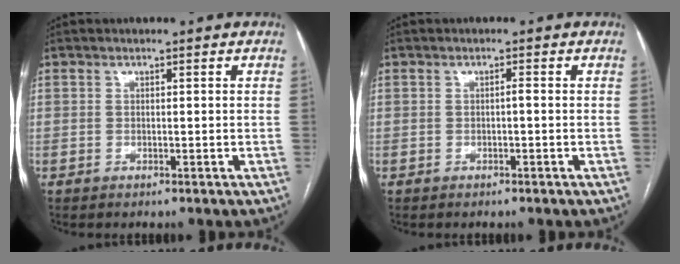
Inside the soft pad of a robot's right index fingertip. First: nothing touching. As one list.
[{"total": 0.6, "force": [-0.2, 0.0, 0.6], "torque": [-0.008, 0.002, -0.003]}]